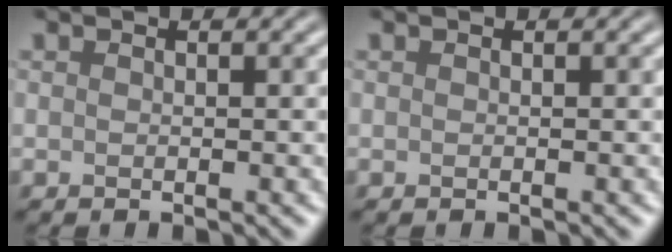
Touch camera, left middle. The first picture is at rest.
{"total": 0.0}